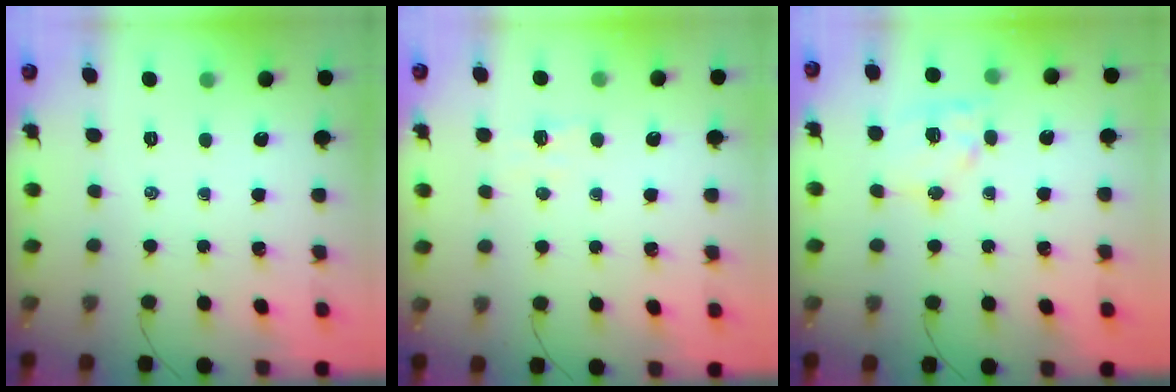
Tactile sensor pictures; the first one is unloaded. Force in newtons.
{"total": 3.2, "press": 3.0, "slide": 0.9}
{"total": 11.4, "press": 11.3, "slide": 1.9}